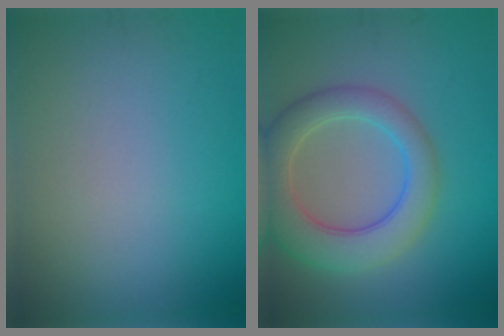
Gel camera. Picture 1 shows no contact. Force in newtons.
{"total": 6.6, "press": 6.5, "slide": 0.6}